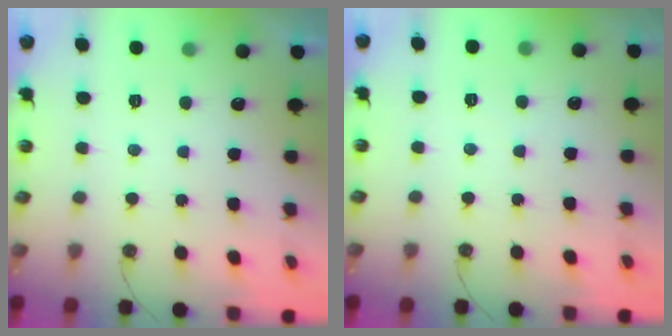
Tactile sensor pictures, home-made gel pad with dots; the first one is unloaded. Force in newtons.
{"total": 2.7, "press": 2.7, "slide": 0.4}